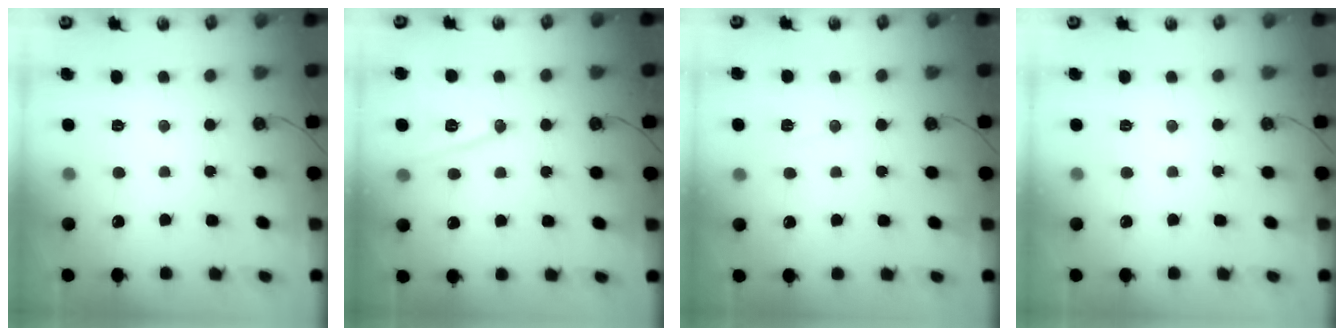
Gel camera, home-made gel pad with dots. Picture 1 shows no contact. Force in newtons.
{"total": 11.4, "press": 10.9, "slide": 3.3}
{"total": 4.1, "press": 3.1, "slide": 2.6}
{"total": 0.0}